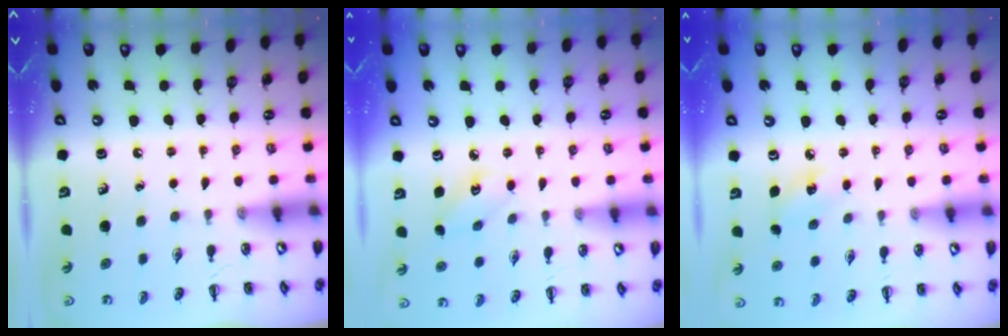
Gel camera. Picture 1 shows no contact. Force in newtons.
{"total": 3.4, "press": 3.3, "slide": 0.9}
{"total": 5.6, "press": 5.4, "slide": 1.5}